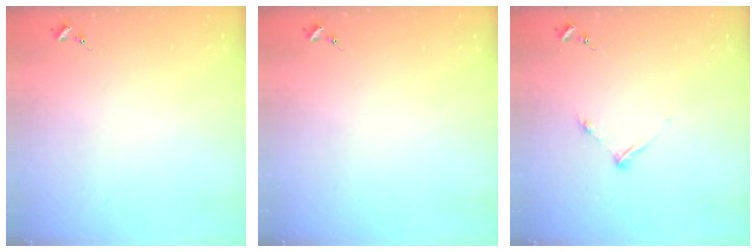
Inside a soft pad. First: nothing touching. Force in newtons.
{"total": 0.0}
{"total": 5.6, "press": 5.6, "slide": 0.6}